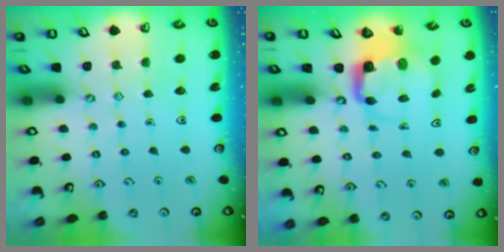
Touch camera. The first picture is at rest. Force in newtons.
{"total": 4.0, "press": 4.0, "slide": 0.4}